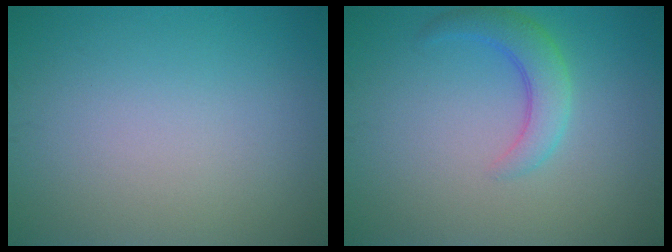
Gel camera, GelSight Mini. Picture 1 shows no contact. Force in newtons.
{"total": 3.2, "press": 3.2, "slide": 0.2}